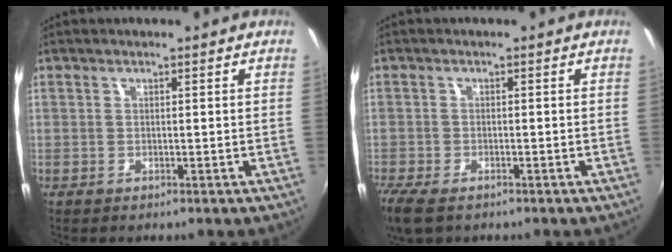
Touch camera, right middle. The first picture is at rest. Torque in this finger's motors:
{"motor_torque": [1.09, -1.04, 0.43, 0.13]}